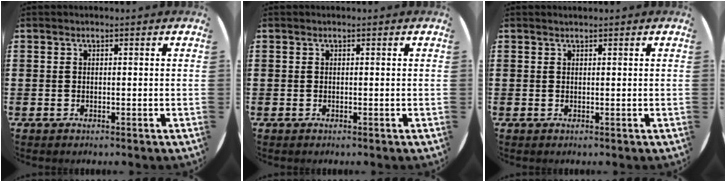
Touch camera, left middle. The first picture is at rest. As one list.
[{"total": 0.0}, {"total": 0.0}]